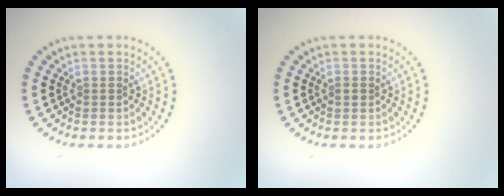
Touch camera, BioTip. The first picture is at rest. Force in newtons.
{"total": 0.5, "press": 0.5, "slide": 0.0}